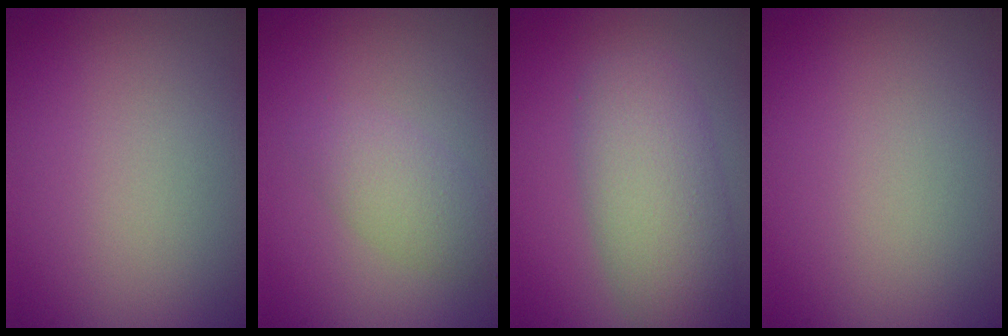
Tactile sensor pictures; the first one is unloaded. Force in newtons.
{"total": 2.4, "press": 2.4, "slide": 0.1}
{"total": 5.8, "press": 5.7, "slide": 0.2}
{"total": 0.0}